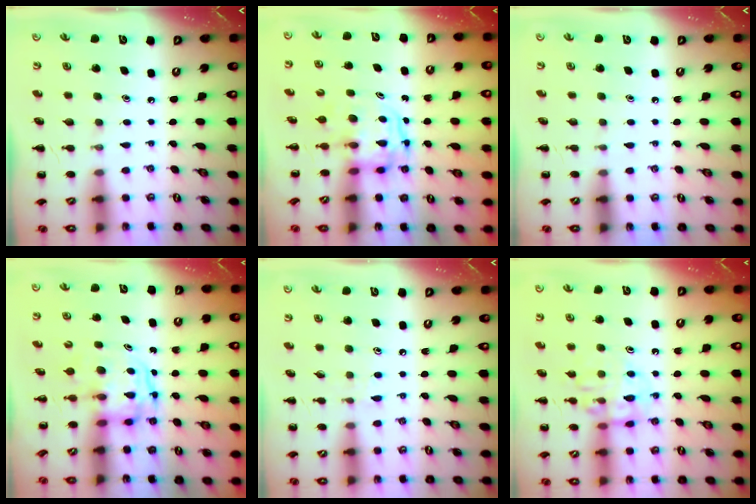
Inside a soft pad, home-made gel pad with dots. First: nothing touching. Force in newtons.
{"total": 3.7, "press": 3.6, "slide": 0.4}
{"total": 0.6, "press": 0.6, "slide": 0.2}
{"total": 3.8, "press": 3.8, "slide": 0.4}
{"total": 3.9, "press": 3.6, "slide": 1.5}
{"total": 12.0, "press": 11.9, "slide": 1.3}